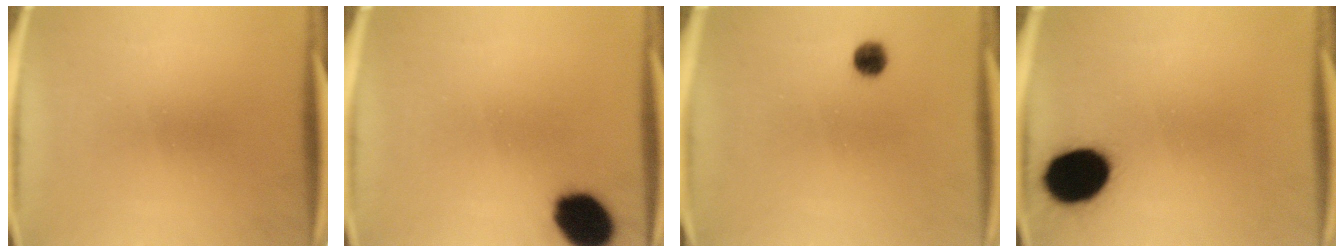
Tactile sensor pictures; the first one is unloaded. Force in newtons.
{"total": 12.0}
{"total": 3.5}
{"total": 15.2}